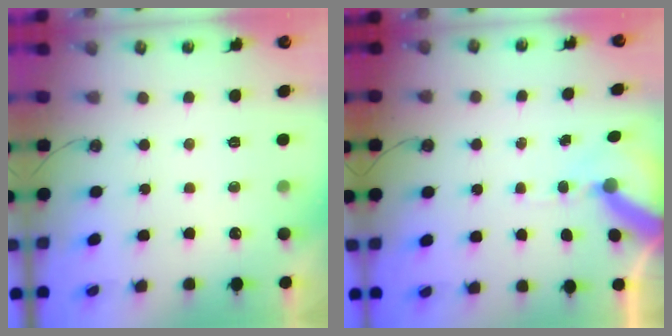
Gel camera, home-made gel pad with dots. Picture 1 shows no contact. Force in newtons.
{"total": 9.6, "press": 9.5, "slide": 1.3}